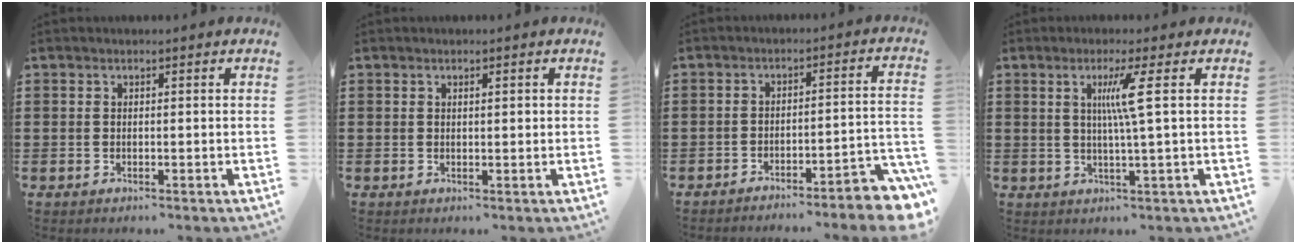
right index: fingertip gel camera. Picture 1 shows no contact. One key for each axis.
{"total": 0.9, "fx": 0.3, "fy": 0.2, "fz": 0.8, "tx": -0.017, "ty": 0.002, "tz": 0.005}
{"total": 4.2, "fx": -4.0, "fy": -0.2, "fz": 1.5, "tx": -0.027, "ty": -0.011, "tz": -0.082}
{"total": 5.3, "fx": 1.2, "fy": -1.0, "fz": 5.0, "tx": -0.098, "ty": -0.007, "tz": 0.012}